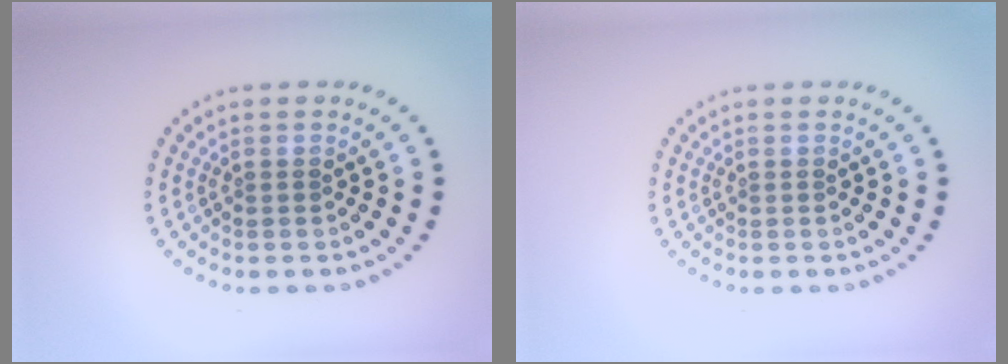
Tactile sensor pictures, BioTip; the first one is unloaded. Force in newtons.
{"total": 0.0}